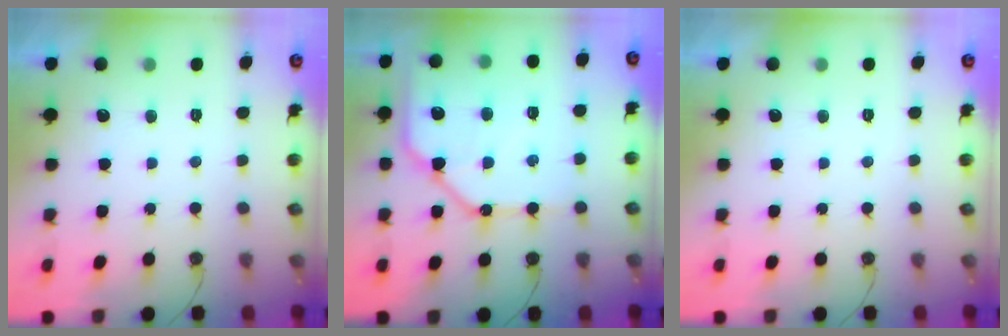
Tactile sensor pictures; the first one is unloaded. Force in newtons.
{"total": 15.6, "press": 15.4, "slide": 1.8}
{"total": 0.0}